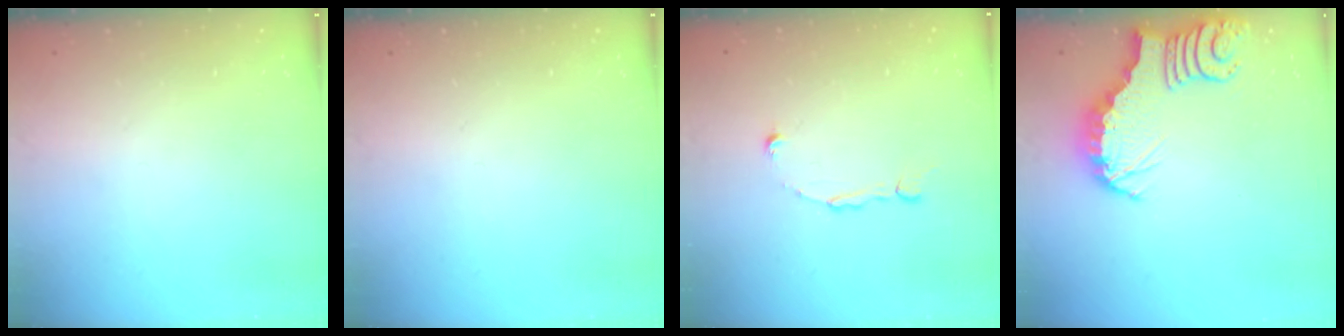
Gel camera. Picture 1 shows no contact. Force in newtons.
{"total": 0.0}
{"total": 2.8, "press": 2.8, "slide": 0.2}
{"total": 4.0, "press": 3.9, "slide": 0.7}